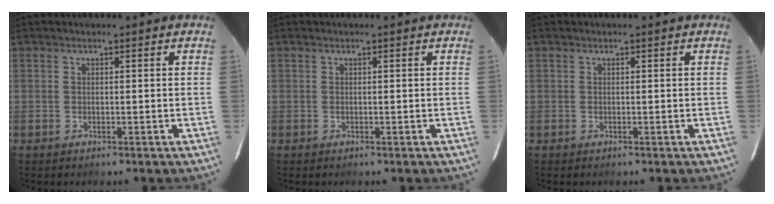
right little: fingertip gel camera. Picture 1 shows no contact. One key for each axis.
{"total": 0.0}
{"total": 0.0}